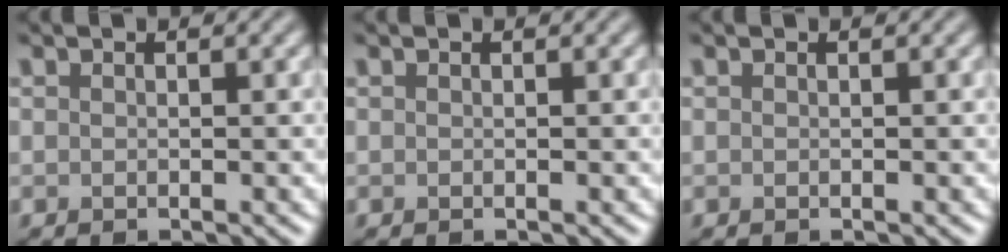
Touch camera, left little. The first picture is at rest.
{"total": 0.0}
{"total": 0.0}